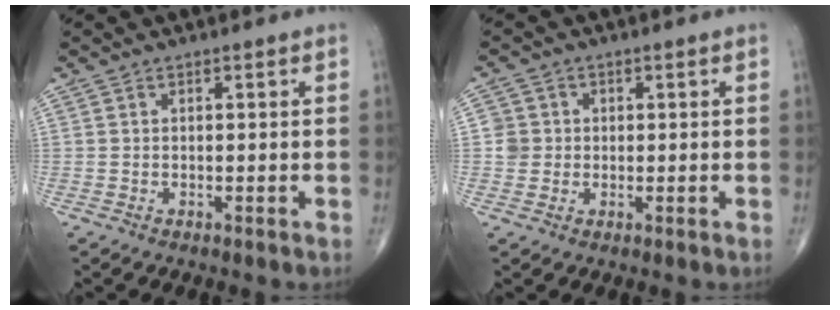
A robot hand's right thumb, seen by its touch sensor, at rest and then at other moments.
{"total": 3.4, "force": [0.2, 3.4, 0.4], "torque": [0.019, 0.007, 0.002]}